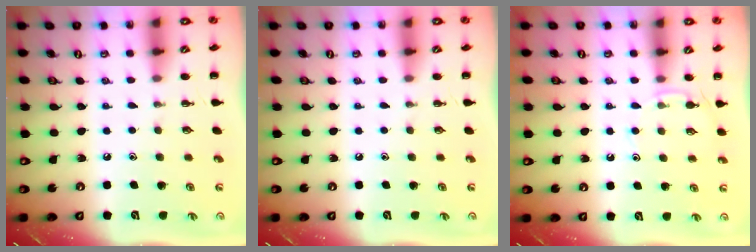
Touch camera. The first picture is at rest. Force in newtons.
{"total": 0.0}
{"total": 5.4, "press": 5.2, "slide": 1.4}